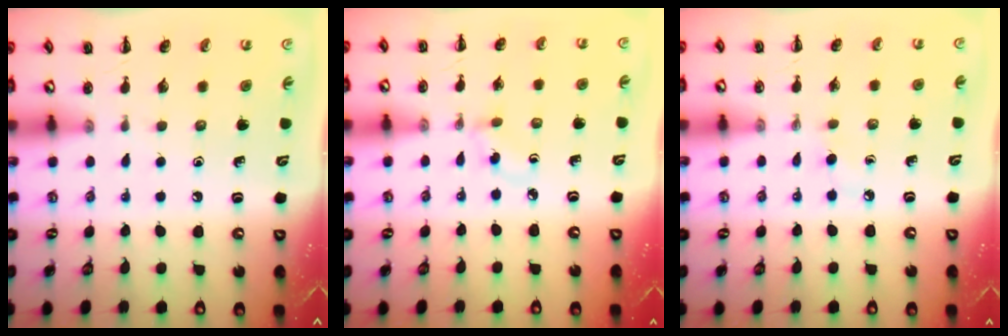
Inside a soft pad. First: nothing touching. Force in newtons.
{"total": 2.3, "press": 2.0, "slide": 1.1}
{"total": 2.4, "press": 2.2, "slide": 1.0}